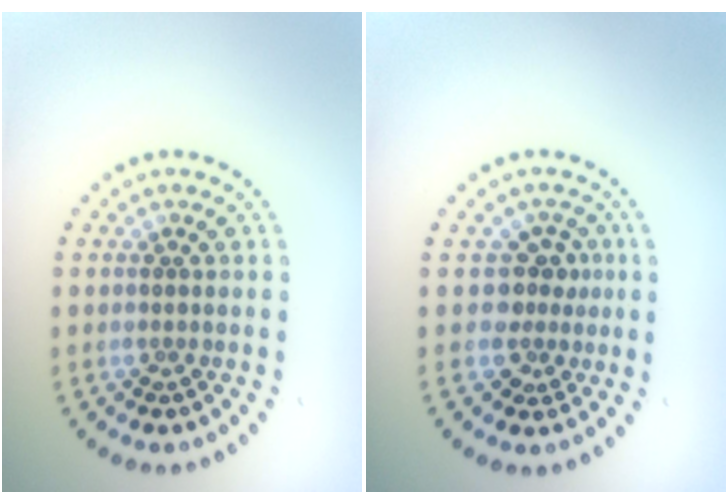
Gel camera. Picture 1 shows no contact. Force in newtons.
{"total": 2.6, "press": 2.0, "slide": 1.7}